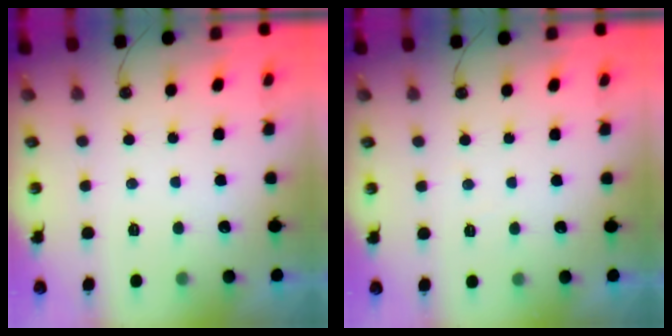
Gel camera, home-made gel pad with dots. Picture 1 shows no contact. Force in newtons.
{"total": 3.5, "press": 3.5, "slide": 0.6}